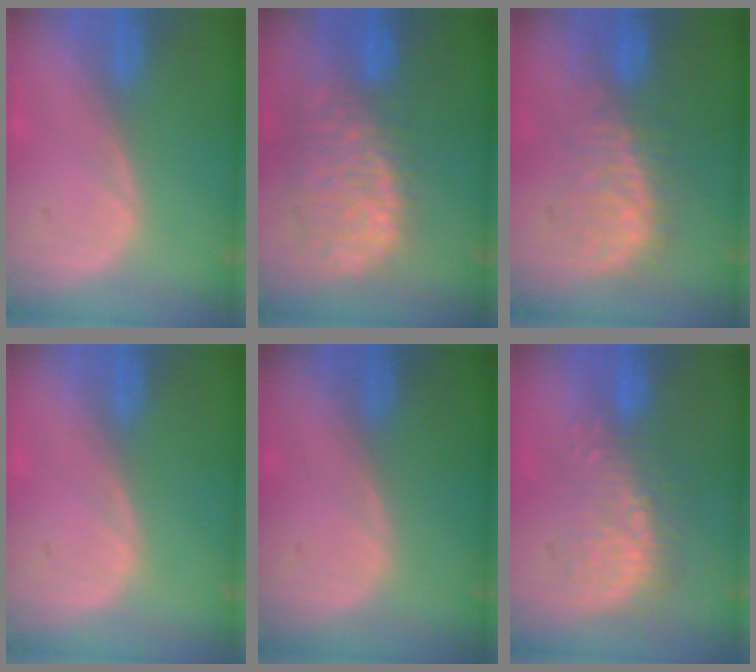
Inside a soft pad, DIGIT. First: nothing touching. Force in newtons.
{"total": 12.0, "press": 9.9, "slide": 6.8}
{"total": 8.5, "press": 8.4, "slide": 0.9}
{"total": 0.0}
{"total": 0.0}
{"total": 8.9, "press": 8.6, "slide": 2.3}